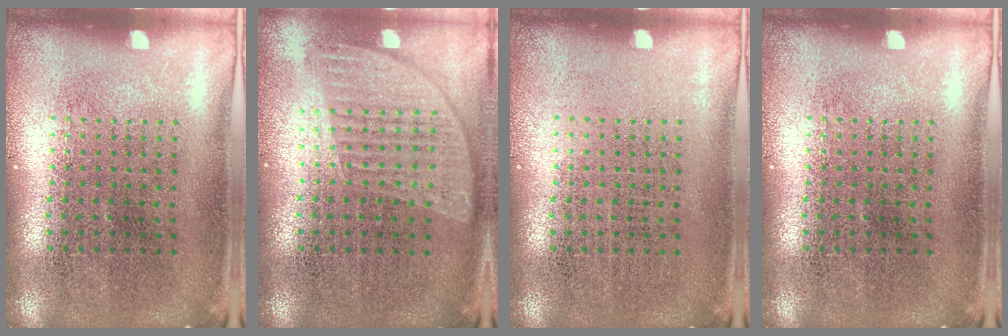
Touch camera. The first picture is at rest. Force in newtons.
{"total": 0.9, "press": 0.9, "slide": 0.0}
{"total": 0.0}
{"total": 0.0}